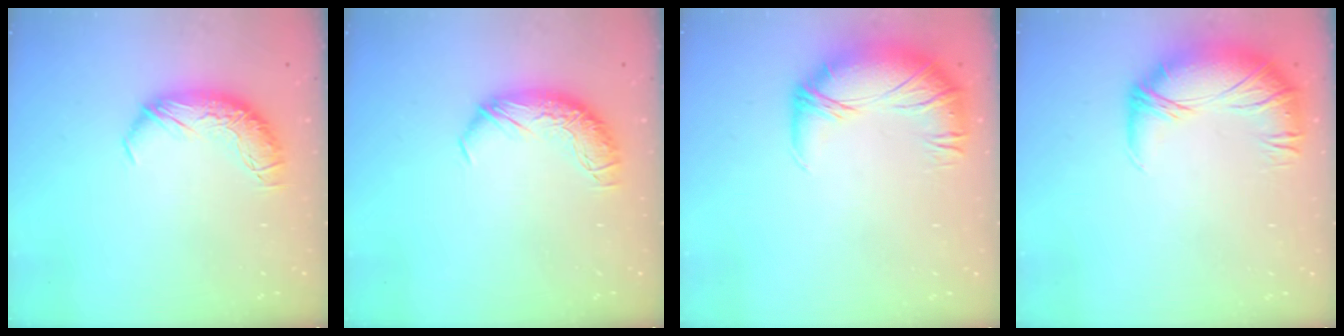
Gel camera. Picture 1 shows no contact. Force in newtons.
{"total": 0.0}
{"total": 2.8, "press": 1.4, "slide": 2.5}
{"total": 2.8, "press": 1.4, "slide": 2.5}